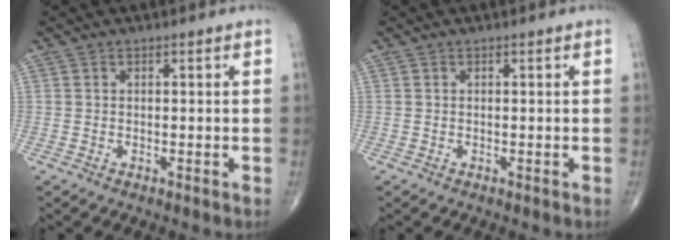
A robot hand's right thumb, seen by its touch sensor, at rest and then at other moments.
{"total": 0.0}